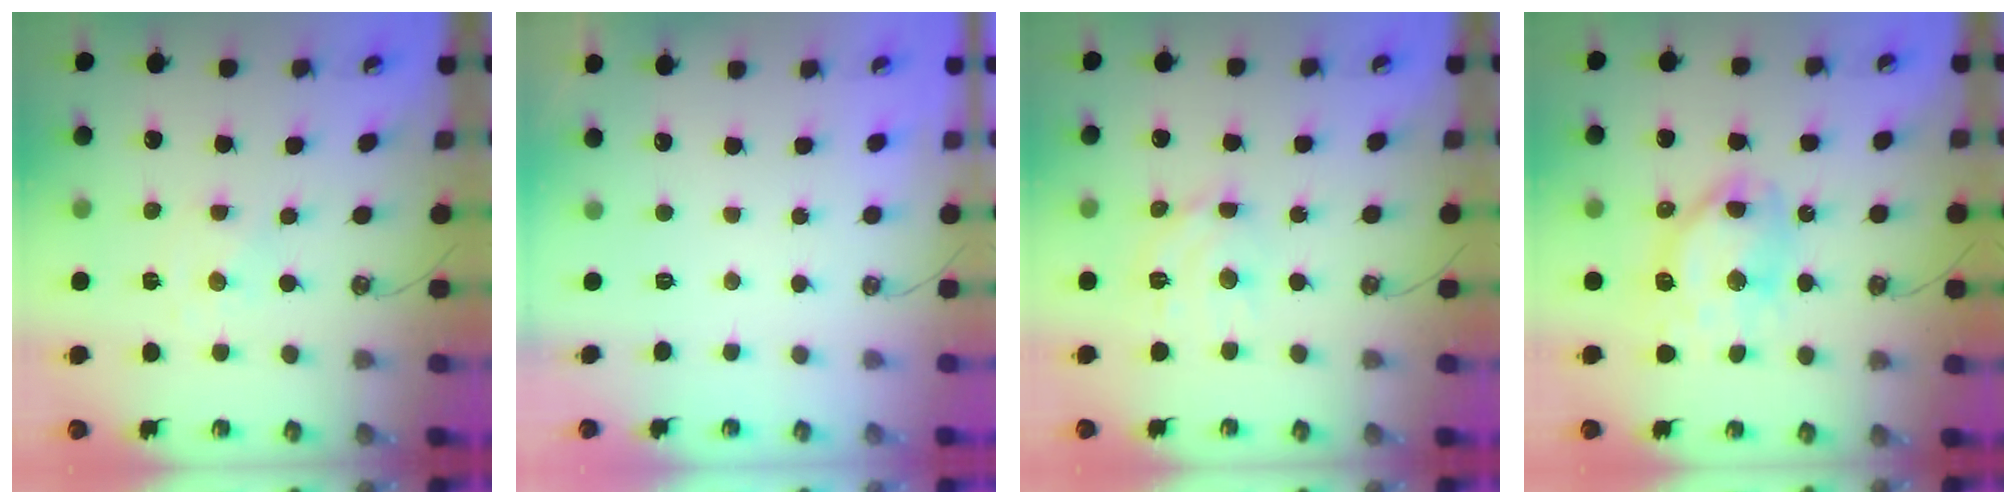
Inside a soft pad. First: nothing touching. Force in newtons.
{"total": 0.0}
{"total": 9.7, "press": 9.6, "slide": 0.6}
{"total": 12.8, "press": 12.7, "slide": 1.5}